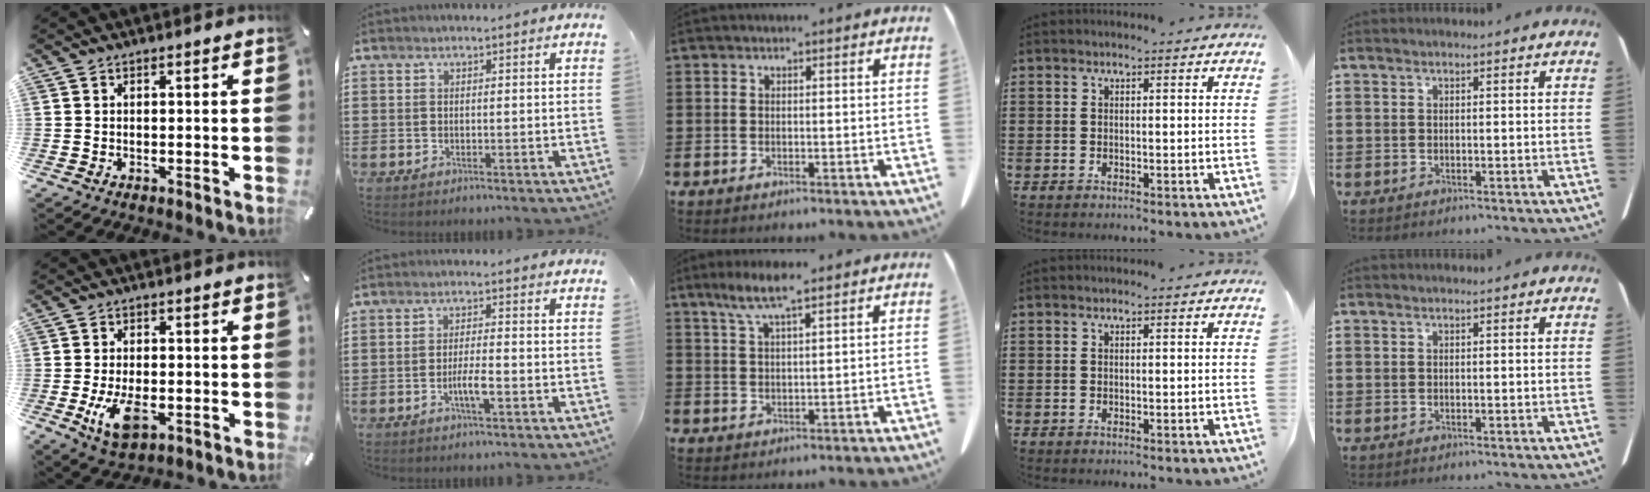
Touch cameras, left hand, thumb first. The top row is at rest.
{"thumb": {"total": 7.8, "force": [-2.1, 4.3, 6.2], "torque": [-0.130, -0.006, -0.038]}, "index": {"total": 3.6, "force": [-1.4, 0.6, 3.3], "torque": [-0.063, 0.000, -0.027]}, "middle": {"total": 6.1, "force": [4.1, 1.0, 4.4], "torque": [-0.095, 0.000, 0.071]}}